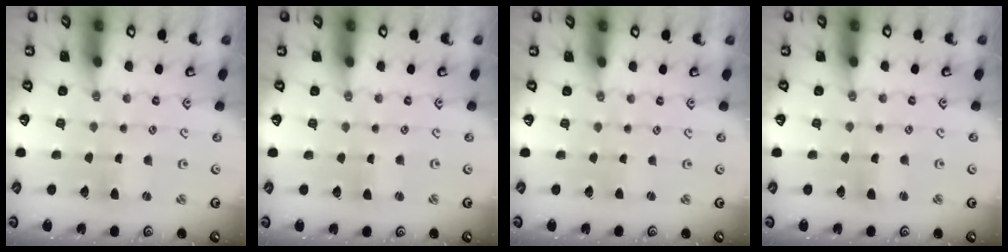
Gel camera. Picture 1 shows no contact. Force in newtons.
{"total": 0.8, "press": 0.8, "slide": 0.2}
{"total": 0.0}
{"total": 2.9, "press": 2.9, "slide": 0.3}